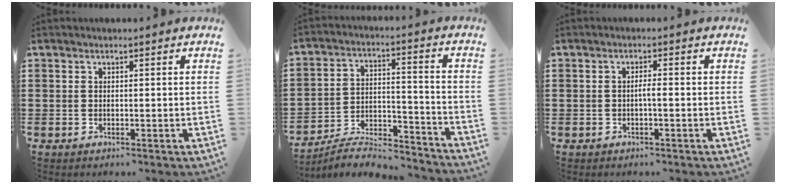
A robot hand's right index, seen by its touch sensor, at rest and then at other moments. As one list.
[{"total": 6.4, "force": [-6.1, 0.9, 1.7], "torque": [-0.035, 0.002, -0.122]}, {"total": 1.4, "force": [-0.5, 0.1, 1.3], "torque": [-0.023, -0.001, -0.009]}]